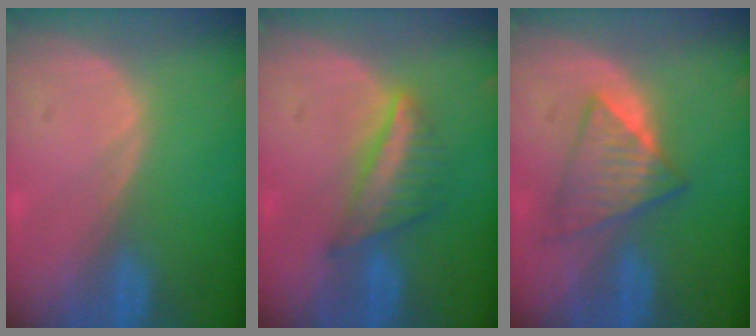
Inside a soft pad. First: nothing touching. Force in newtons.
{"total": 5.9, "press": 5.7, "slide": 1.6}
{"total": 5.9, "press": 5.8, "slide": 1.1}